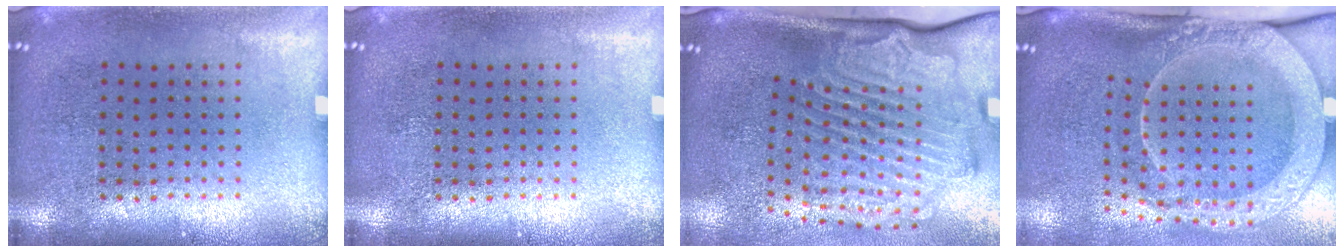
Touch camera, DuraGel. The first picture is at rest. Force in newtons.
{"total": 0.0}
{"total": 3.3, "press": 2.3, "slide": 2.4}
{"total": 3.0, "press": 2.2, "slide": 2.1}